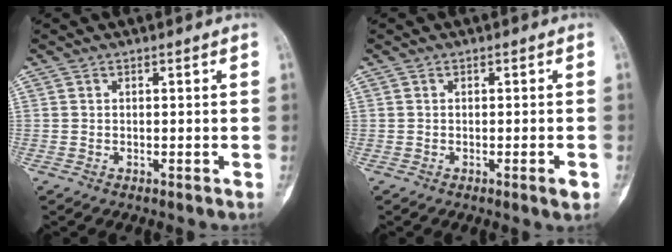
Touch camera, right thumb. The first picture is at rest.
{"total": 1.9, "force": [-0.8, 0.2, 1.7], "torque": [-0.026, -0.005, -0.011]}